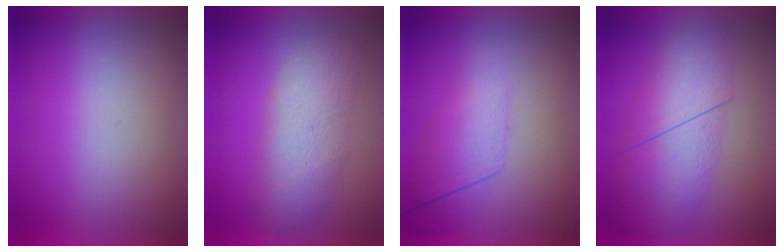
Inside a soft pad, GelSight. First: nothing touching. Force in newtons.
{"total": 3.5}
{"total": 2.3}
{"total": 4.9}